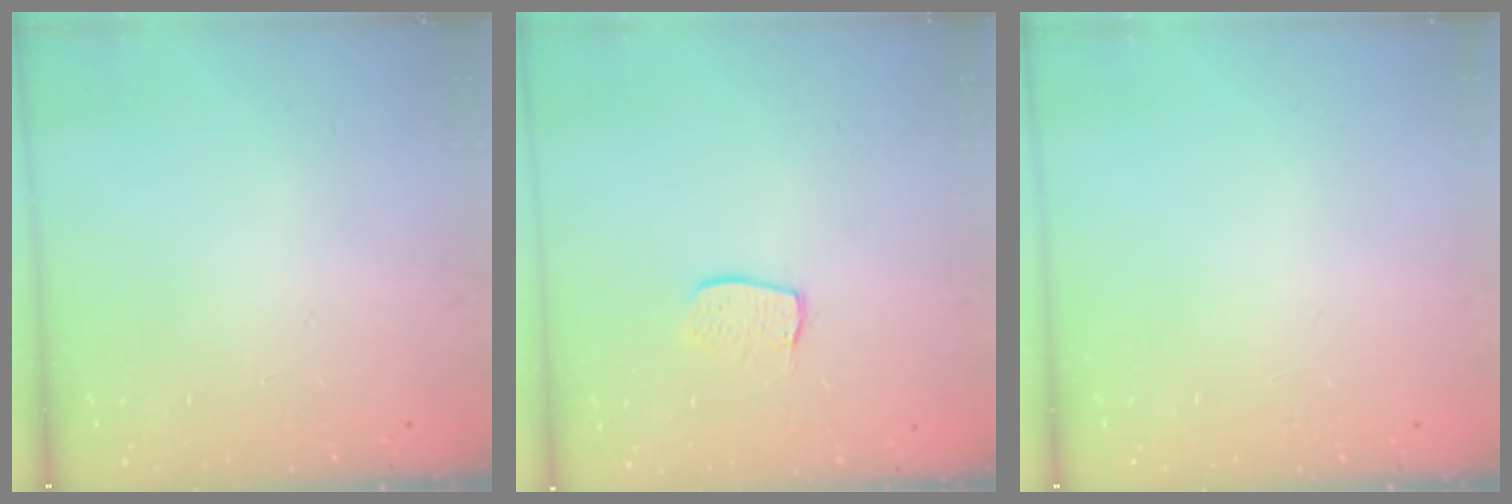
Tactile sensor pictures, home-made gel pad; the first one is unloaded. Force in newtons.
{"total": 6.4, "press": 6.4, "slide": 0.1}
{"total": 0.0}